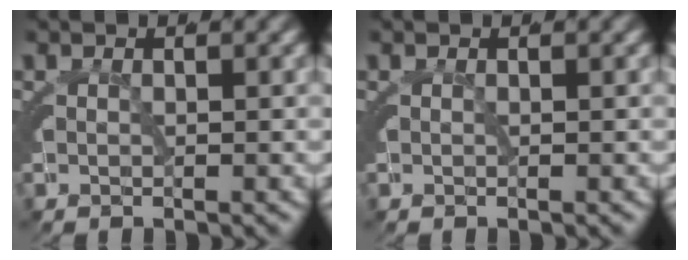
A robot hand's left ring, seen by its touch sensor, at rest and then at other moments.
{"total": 0.0}